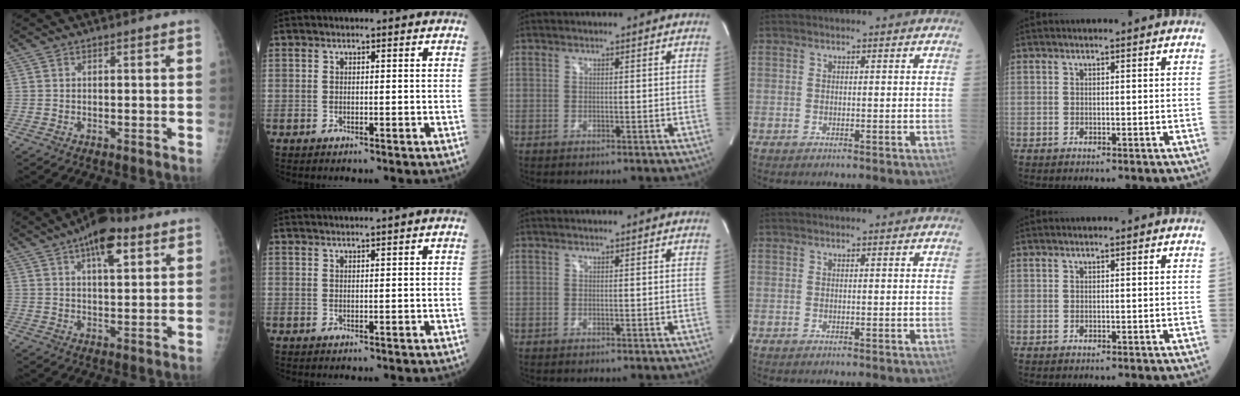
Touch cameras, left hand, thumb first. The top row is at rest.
{"thumb": {"total": 10.3, "force": [5.3, 4.1, 7.9], "torque": [-0.102, -0.010, 0.080]}, "index": {"total": 3.0, "force": [2.5, -1.0, 1.3], "torque": [-0.010, 0.016, 0.044]}}